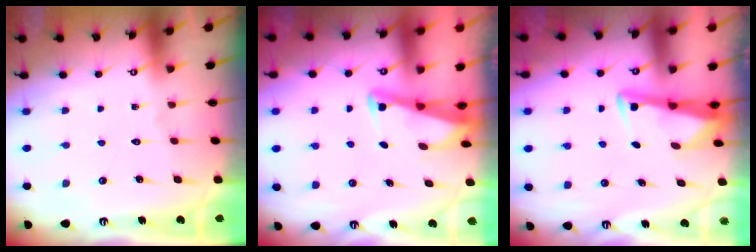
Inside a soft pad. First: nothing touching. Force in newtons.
{"total": 2.8, "press": 2.8, "slide": 0.3}
{"total": 3.4, "press": 3.4, "slide": 0.5}